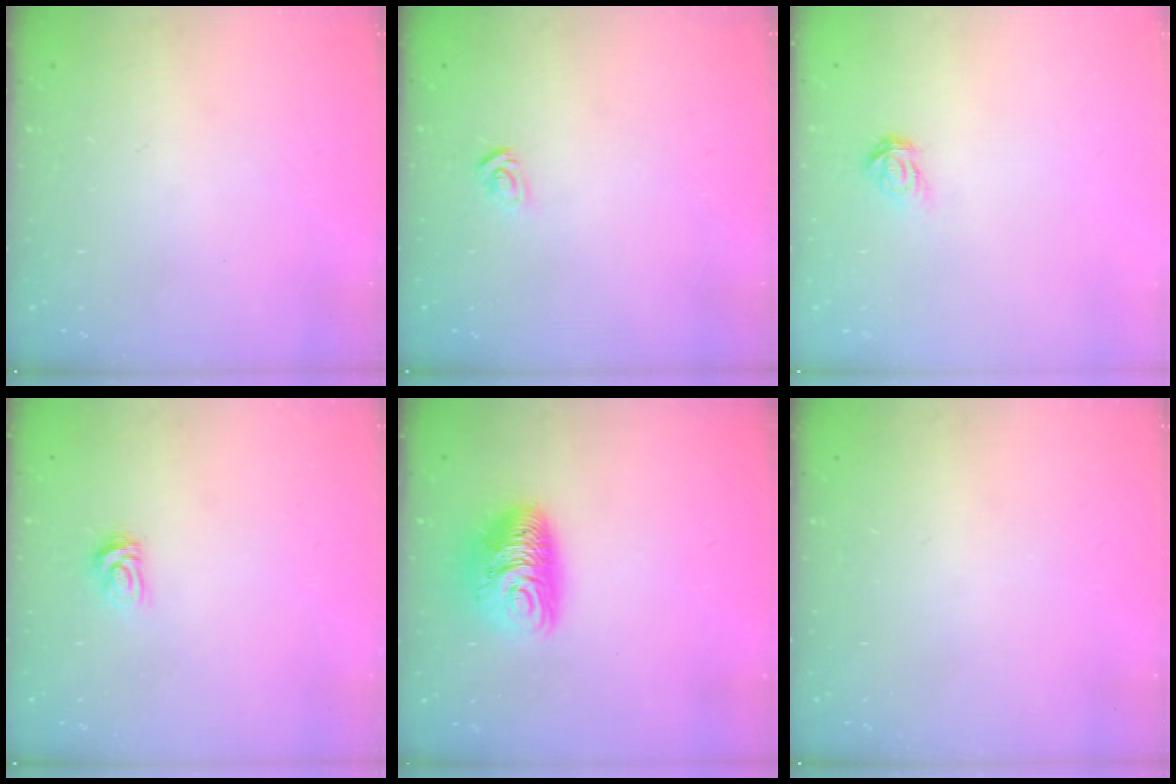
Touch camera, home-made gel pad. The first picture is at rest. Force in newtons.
{"total": 2.7, "press": 2.7, "slide": 0.3}
{"total": 3.5, "press": 3.5, "slide": 0.4}
{"total": 3.6, "press": 3.6, "slide": 0.4}
{"total": 11.0, "press": 11.0, "slide": 0.7}
{"total": 0.0}